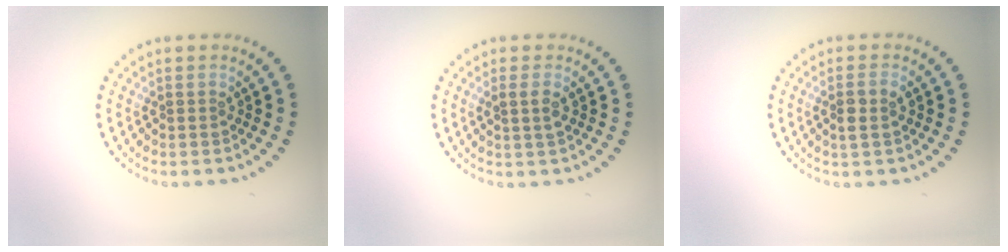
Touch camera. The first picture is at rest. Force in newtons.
{"total": 1.3, "press": 1.2, "slide": 0.6}
{"total": 1.7, "press": 1.6, "slide": 0.7}